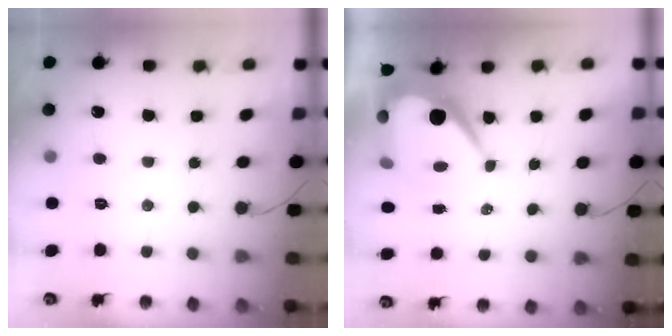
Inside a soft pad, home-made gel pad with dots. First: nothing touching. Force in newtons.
{"total": 11.0, "press": 10.9, "slide": 0.9}